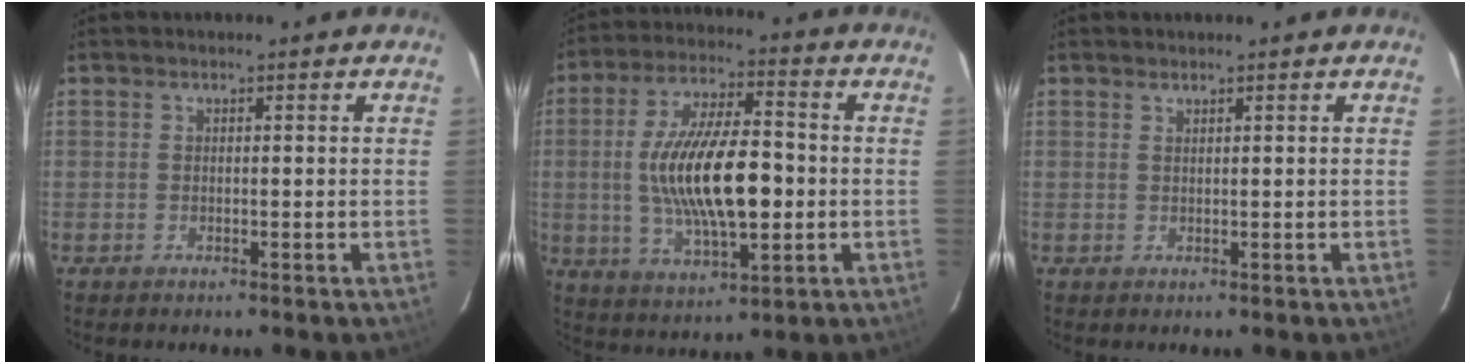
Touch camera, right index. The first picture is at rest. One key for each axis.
{"total": 17.2, "fx": -1.2, "fy": 6.2, "fz": 16.0, "tx": -0.300, "ty": -0.002, "tz": -0.016}
{"total": 0.6, "fx": 0.6, "fy": -0.1, "fz": 0.2, "tx": -0.006, "ty": -0.003, "tz": 0.010}